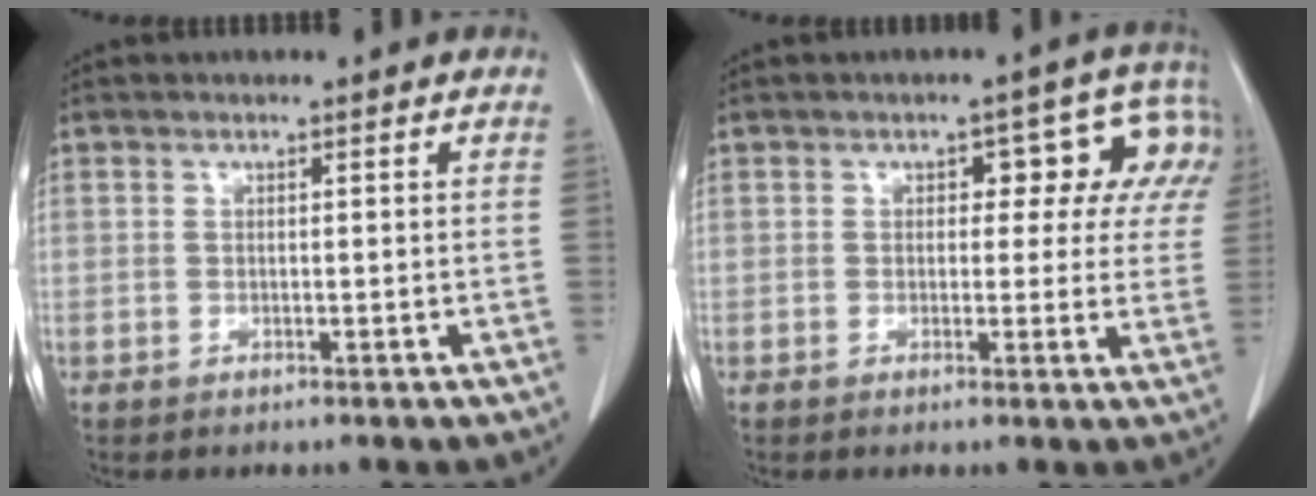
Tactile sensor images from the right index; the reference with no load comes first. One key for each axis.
{"total": 8.0, "fx": 2.6, "fy": 4.8, "fz": 6.0, "tx": -0.043, "ty": 0.034, "tz": 0.023}